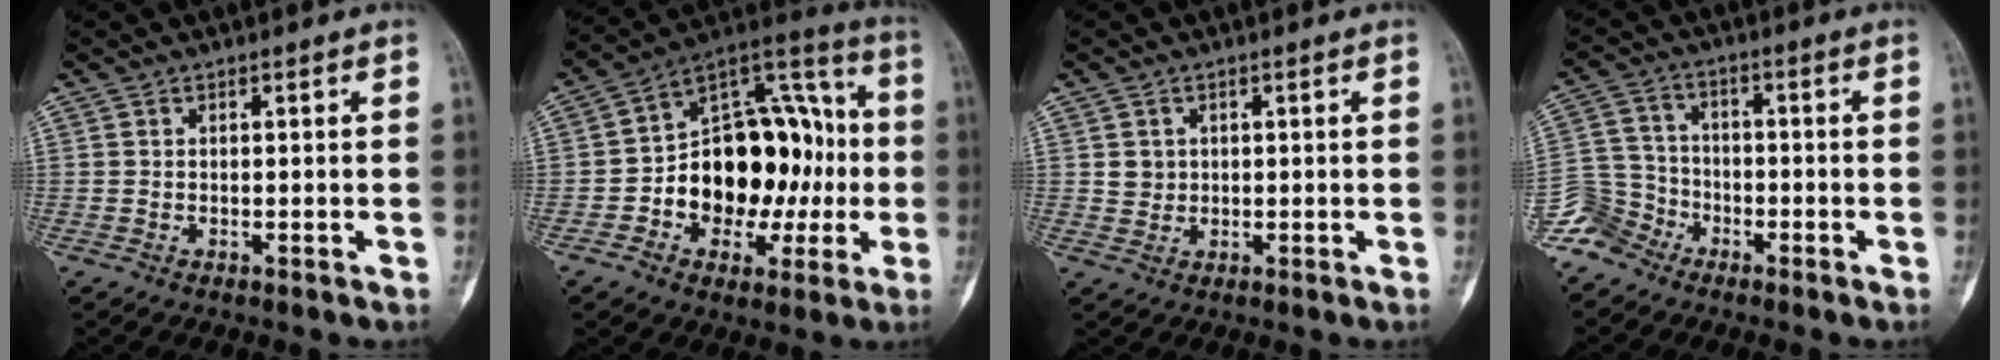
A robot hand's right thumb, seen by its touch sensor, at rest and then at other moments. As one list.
[{"total": 23.2, "force": [-2.1, 15.5, 17.2], "torque": [-0.205, 0.053, -0.025]}, {"total": 2.3, "force": [0.6, 2.1, 0.7], "torque": [0.000, -0.001, 0.012]}, {"total": 7.0, "force": [-5.1, 4.8, 0.2], "torque": [0.019, 0.038, -0.116]}]